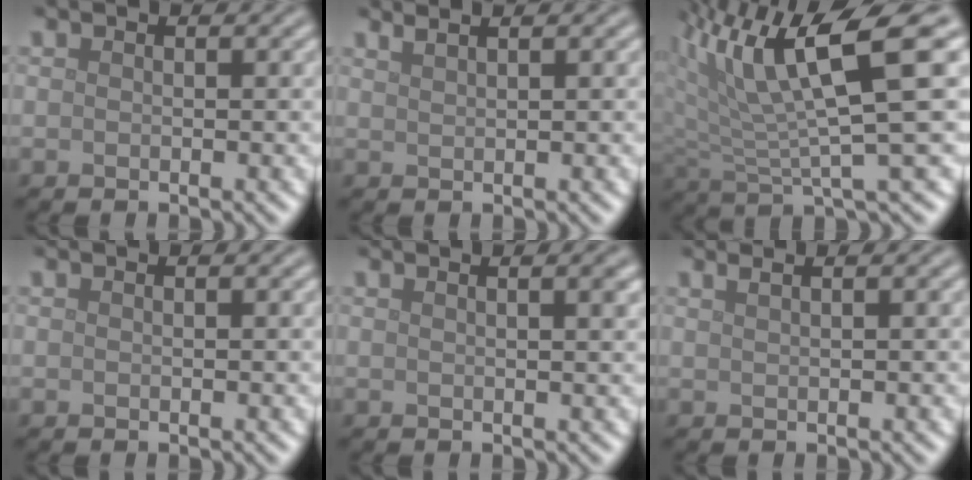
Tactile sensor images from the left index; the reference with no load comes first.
{"total": 2.9, "force": [2.2, 1.1, 1.6], "torque": [-0.005, 0.013, 0.008]}
{"total": 10.1, "force": [4.5, 2.3, 8.7], "torque": [-0.153, 0.008, 0.083]}
{"total": 0.0}
{"total": 3.9, "force": [1.8, 1.7, 3.0], "torque": [-0.006, 0.017, -0.010]}
{"total": 2.8, "force": [1.8, 1.3, 1.7], "torque": [-0.003, 0.014, -0.004]}